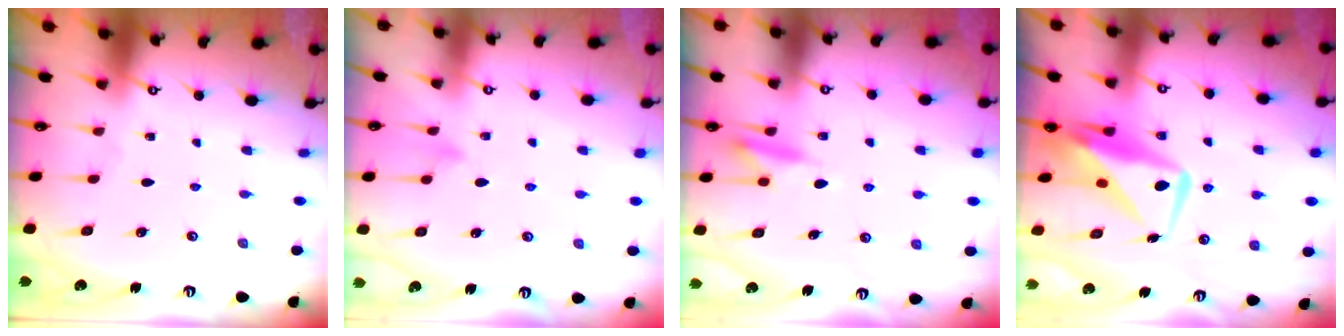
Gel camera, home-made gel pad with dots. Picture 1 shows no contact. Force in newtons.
{"total": 7.9, "press": 7.9, "slide": 0.6}
{"total": 10.0, "press": 9.9, "slide": 1.2}
{"total": 11.3, "press": 11.3, "slide": 1.0}